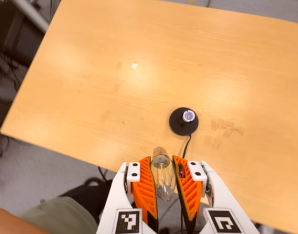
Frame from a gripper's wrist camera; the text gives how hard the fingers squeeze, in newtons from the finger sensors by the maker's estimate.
{"total": 20.9, "left": 22.9, "right": 19.0}